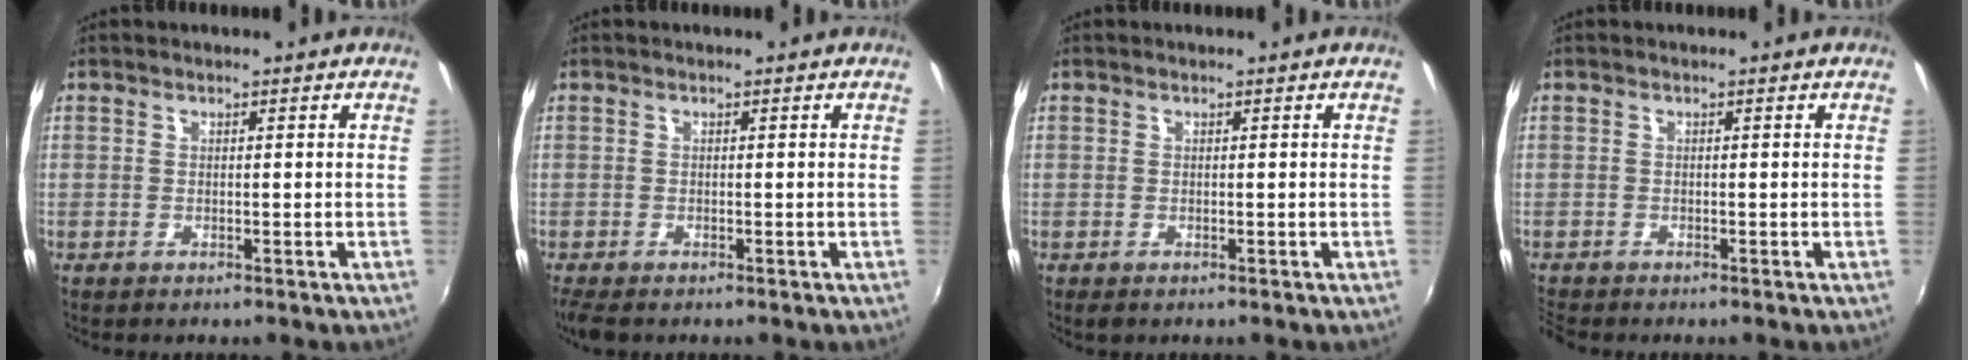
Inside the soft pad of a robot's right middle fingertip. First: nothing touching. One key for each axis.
{"total": 3.5, "fx": -2.6, "fy": 1.1, "fz": 2.1, "tx": -0.045, "ty": -0.021, "tz": -0.045}
{"total": 0.6, "fx": -0.3, "fy": 0.3, "fz": 0.3, "tx": -0.008, "ty": -0.004, "tz": -0.006}
{"total": 2.1, "fx": -2.0, "fy": 0.4, "fz": 0.6, "tx": -0.017, "ty": -0.016, "tz": -0.040}